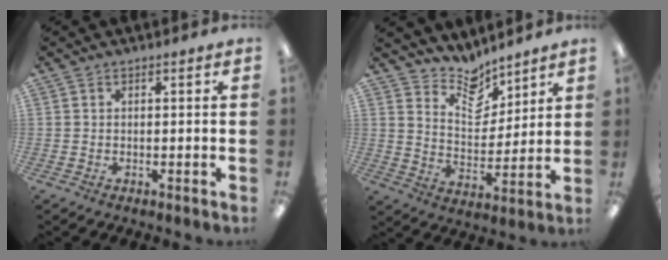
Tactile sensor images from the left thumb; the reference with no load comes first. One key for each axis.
{"total": 9.7, "fx": 8.4, "fy": 4.2, "fz": 2.4, "tx": -0.042, "ty": -0.061, "tz": 0.156}